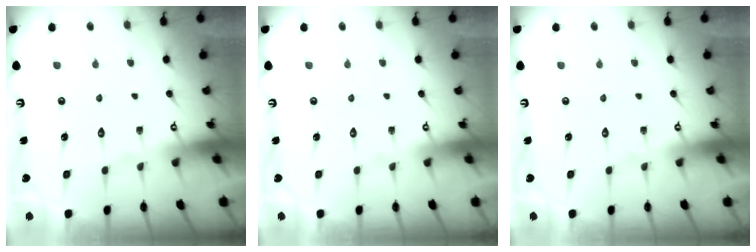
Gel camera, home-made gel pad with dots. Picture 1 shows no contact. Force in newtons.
{"total": 0.0}
{"total": 0.0}